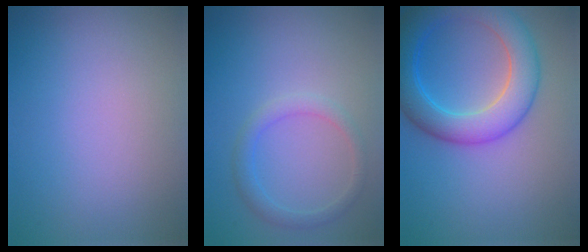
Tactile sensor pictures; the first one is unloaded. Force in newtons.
{"total": 1.9, "press": 1.9, "slide": 0.1}
{"total": 6.7, "press": 6.6, "slide": 0.3}